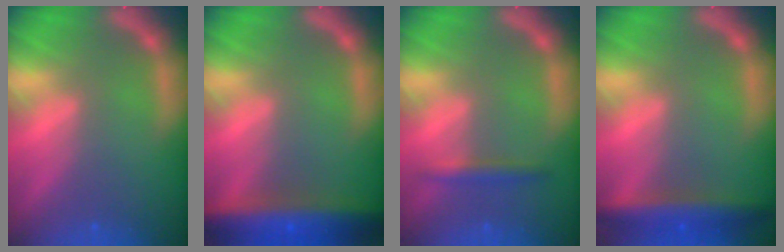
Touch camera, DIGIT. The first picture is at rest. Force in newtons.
{"total": 10.0}
{"total": 1.9}
{"total": 5.5}